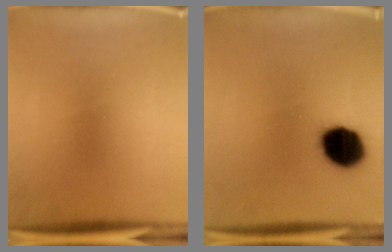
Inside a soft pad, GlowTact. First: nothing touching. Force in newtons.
{"total": 13.8}